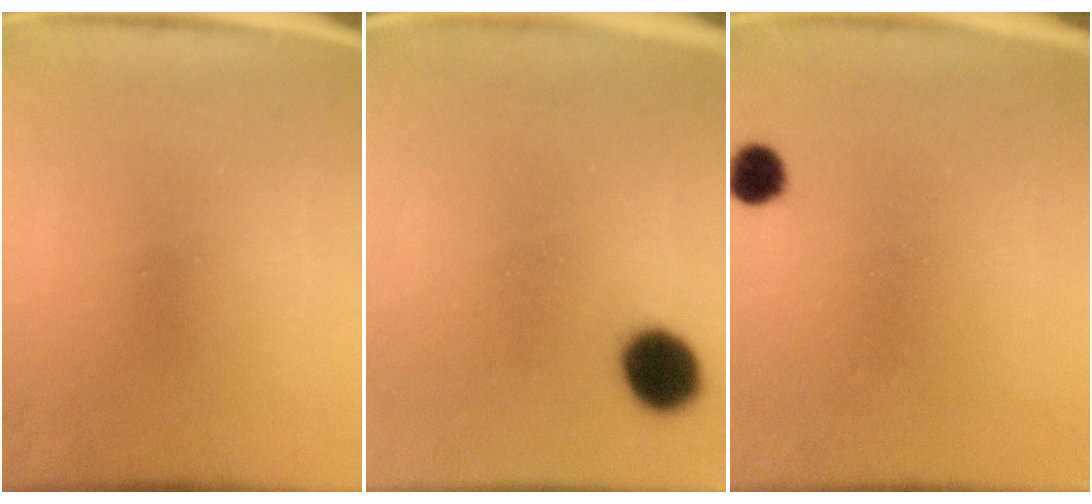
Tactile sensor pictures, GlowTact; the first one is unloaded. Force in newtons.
{"total": 8.1}
{"total": 3.0}